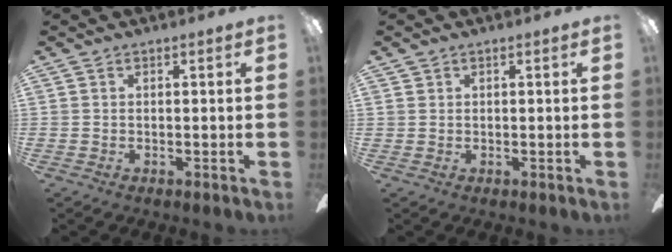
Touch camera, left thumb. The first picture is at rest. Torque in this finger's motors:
{"motor_torque": [-0.40, -0.16, 0.08, -0.31, 0.05]}